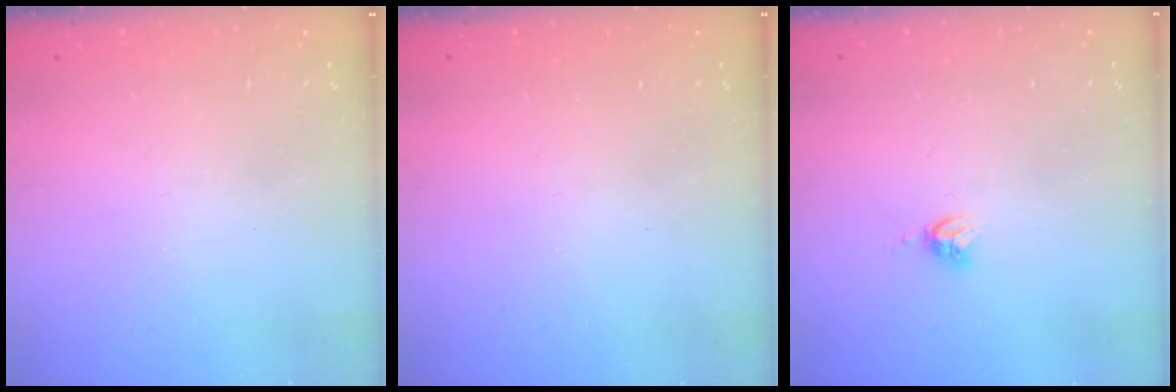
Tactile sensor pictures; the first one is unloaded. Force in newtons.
{"total": 0.0}
{"total": 4.3, "press": 4.2, "slide": 0.6}